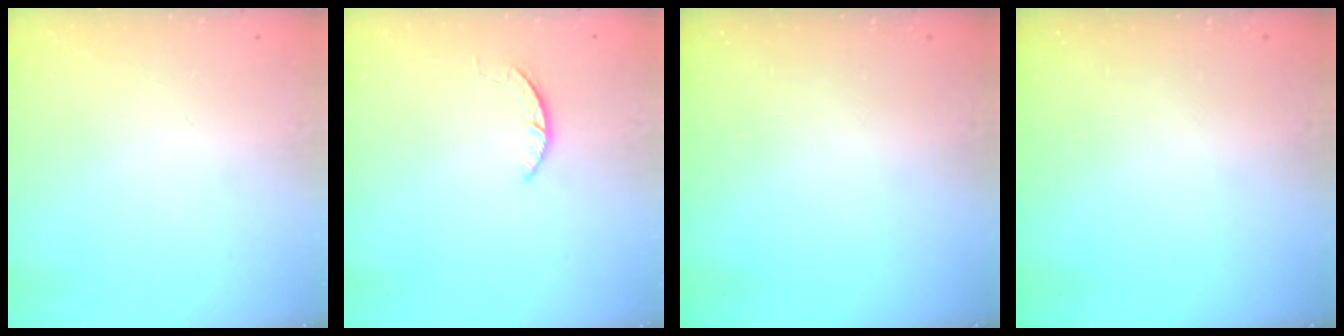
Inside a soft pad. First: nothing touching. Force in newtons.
{"total": 1.6, "press": 1.6, "slide": 0.3}
{"total": 0.0}
{"total": 0.0}